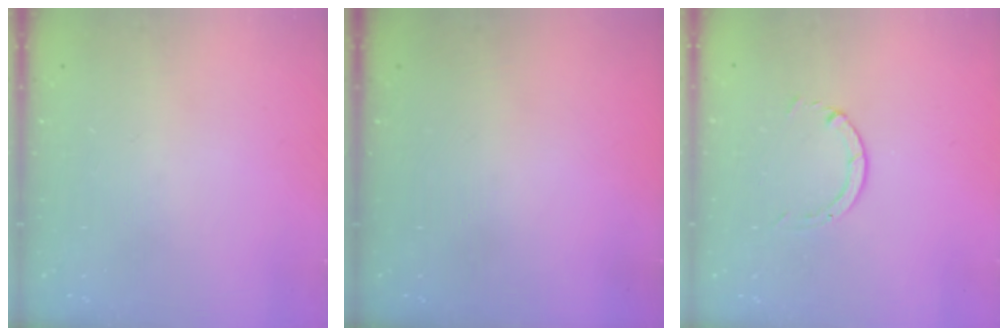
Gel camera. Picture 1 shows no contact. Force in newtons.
{"total": 0.0}
{"total": 1.3, "press": 1.2, "slide": 0.3}